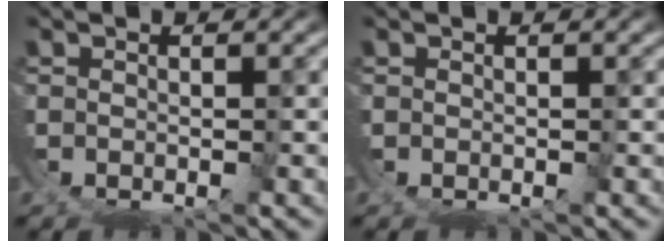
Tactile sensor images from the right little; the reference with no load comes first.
{"total": 0.0}